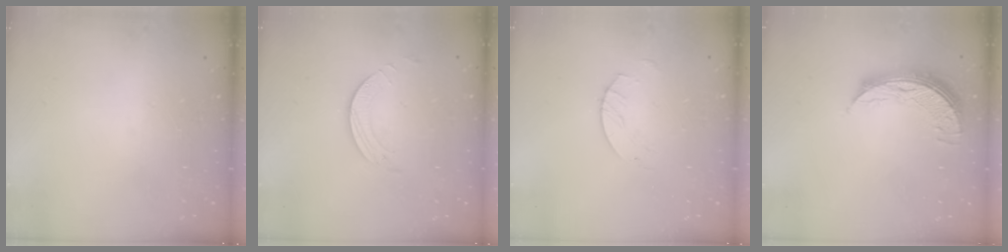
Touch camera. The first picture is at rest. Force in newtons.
{"total": 2.5, "press": 2.5, "slide": 0.2}
{"total": 2.5, "press": 2.5, "slide": 0.1}
{"total": 8.7, "press": 8.6, "slide": 0.9}